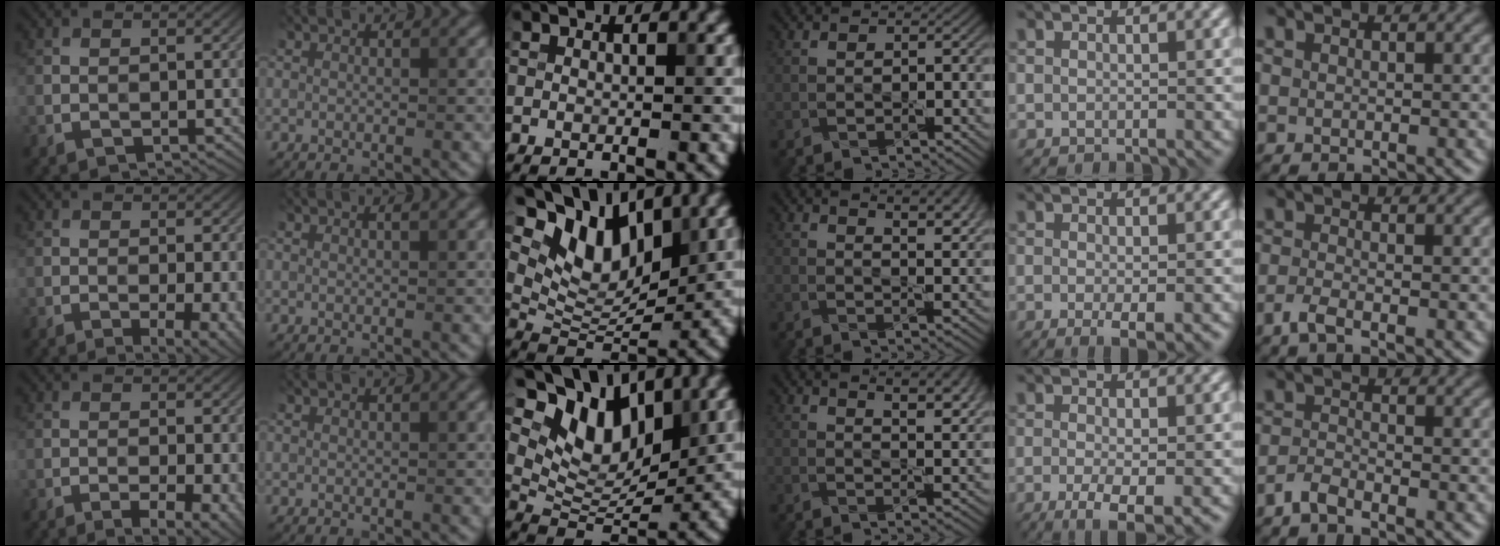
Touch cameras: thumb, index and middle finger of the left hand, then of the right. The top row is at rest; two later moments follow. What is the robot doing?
{"motion": "pour", "object": "sugar"}